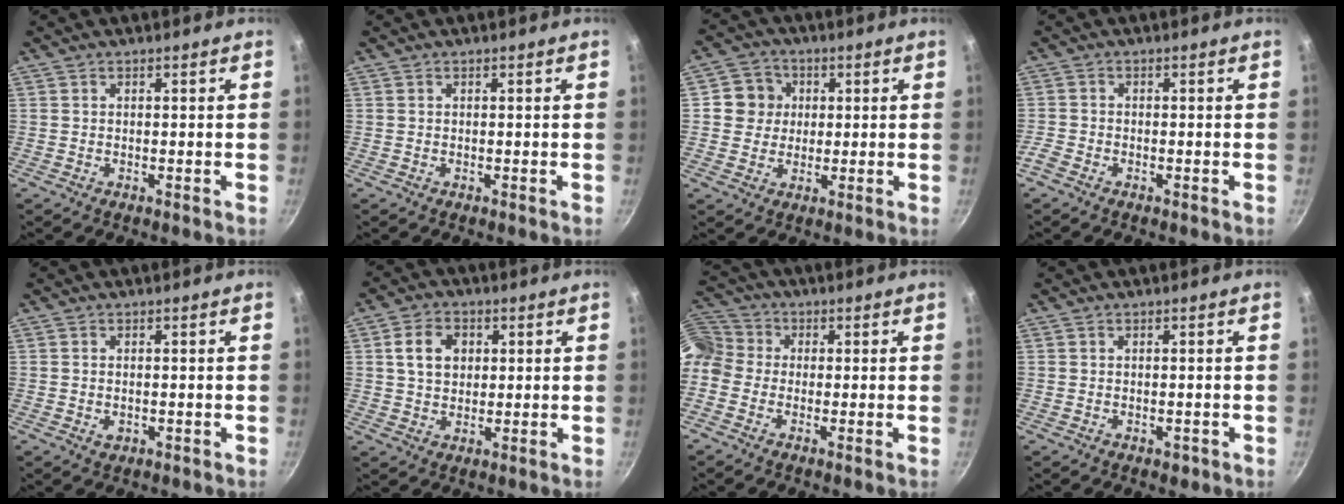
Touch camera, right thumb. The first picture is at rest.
{"total": 0.0}
{"total": 6.6, "force": [1.1, 6.3, 1.8], "torque": [0.010, 0.006, 0.007]}
{"total": 2.2, "force": [-1.6, 1.0, 1.0], "torque": [-0.038, 0.009, -0.038]}
{"total": 1.6, "force": [-0.3, 1.1, 1.1], "torque": [-0.017, 0.000, -0.005]}
{"total": 7.0, "force": [1.7, 5.4, 4.2], "torque": [-0.055, 0.006, 0.026]}
{"total": 7.4, "force": [-1.5, 6.6, 3.1], "torque": [-0.052, 0.032, -0.054]}
{"total": 1.3, "force": [-0.5, 0.8, 0.9], "torque": [-0.010, 0.001, -0.006]}